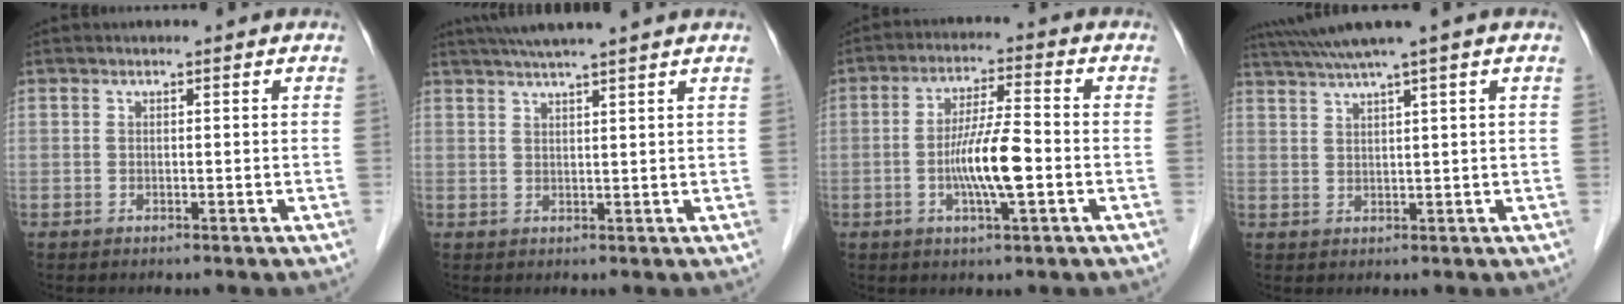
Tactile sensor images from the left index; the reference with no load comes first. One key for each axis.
{"total": 7.2, "fx": 6.1, "fy": -1.2, "fz": 3.6, "tx": -0.054, "ty": 0.025, "tz": 0.088}
{"total": 8.1, "fx": -1.9, "fy": 0.6, "fz": 7.9, "tx": -0.152, "ty": -0.005, "tz": -0.040}
{"total": 5.9, "fx": 4.4, "fy": -1.7, "fz": 3.6, "tx": -0.064, "ty": 0.024, "tz": 0.081}